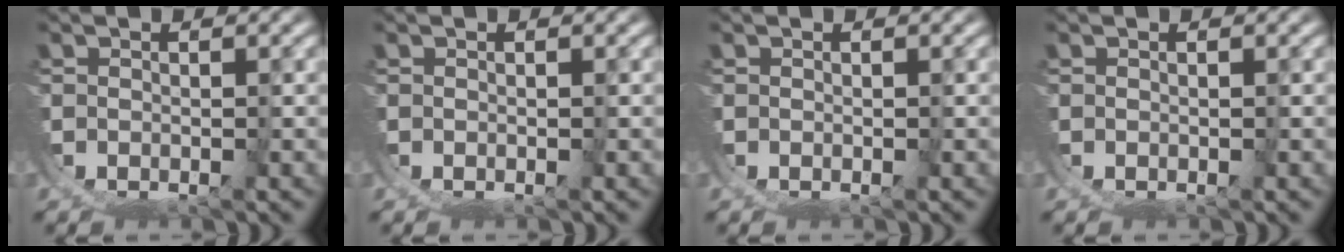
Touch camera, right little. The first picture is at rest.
{"total": 0.0}
{"total": 0.0}
{"total": 0.0}